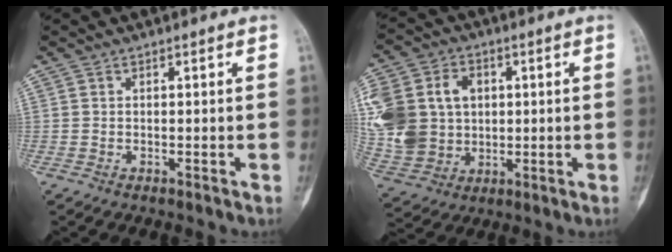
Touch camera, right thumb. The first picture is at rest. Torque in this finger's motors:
{"motor_torque": [1.87, 1.94, 0.73, -0.39, 0.23]}